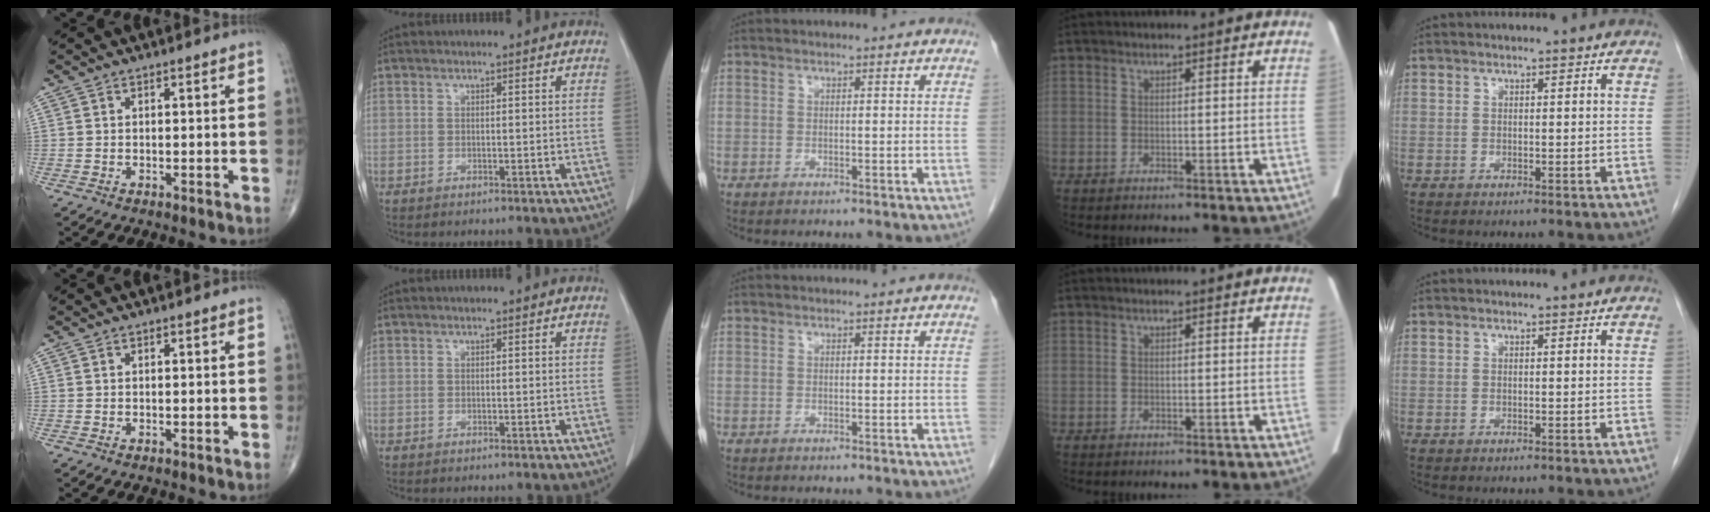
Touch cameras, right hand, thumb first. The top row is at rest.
{}